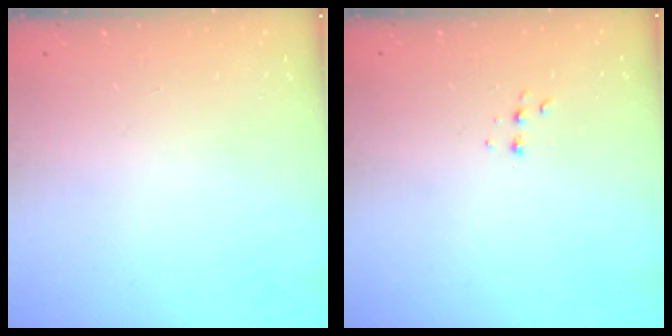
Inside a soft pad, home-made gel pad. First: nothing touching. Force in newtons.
{"total": 4.7, "press": 4.6, "slide": 0.8}